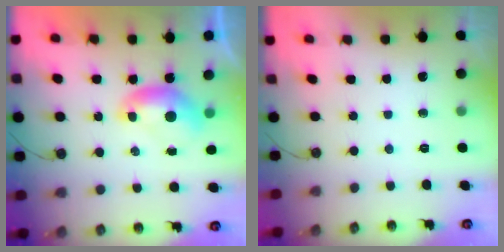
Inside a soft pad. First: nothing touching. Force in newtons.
{"total": 0.0}